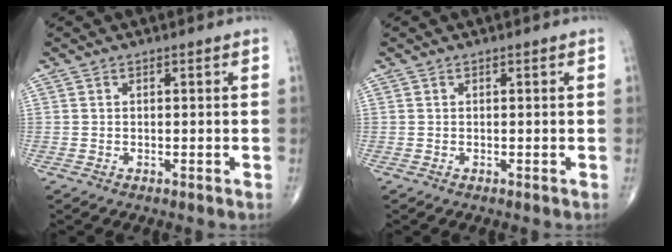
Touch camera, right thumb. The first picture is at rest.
{"total": 0.0}